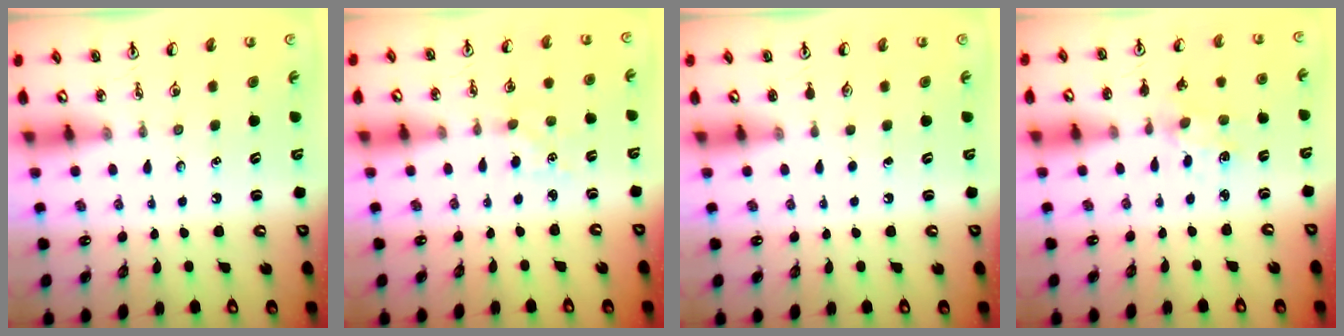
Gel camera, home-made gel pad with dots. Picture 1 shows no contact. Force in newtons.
{"total": 4.2, "press": 4.1, "slide": 0.5}
{"total": 0.0}
{"total": 2.2, "press": 2.2, "slide": 0.2}